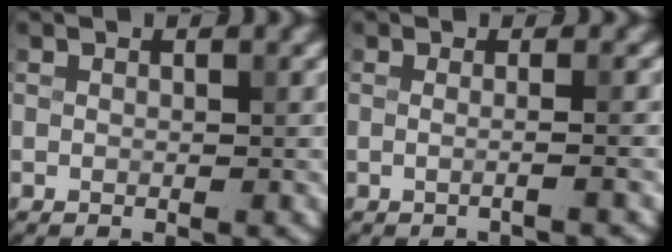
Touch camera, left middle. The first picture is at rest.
{"total": 2.0, "force": [-0.2, 0.7, 1.9], "torque": [-0.016, -0.008, -0.021]}